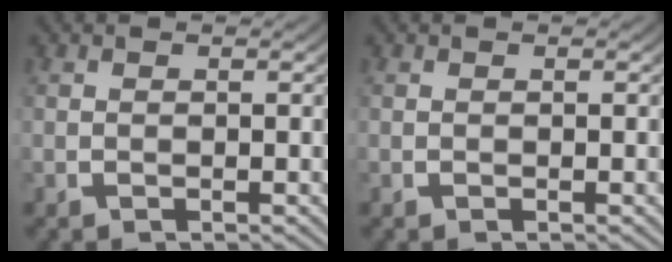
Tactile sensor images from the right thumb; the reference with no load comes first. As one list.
[{"total": 0.0}]